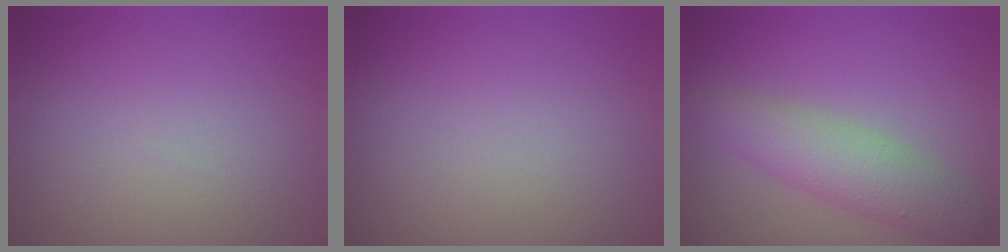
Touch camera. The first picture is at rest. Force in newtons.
{"total": 0.0}
{"total": 4.5, "press": 4.5, "slide": 0.1}